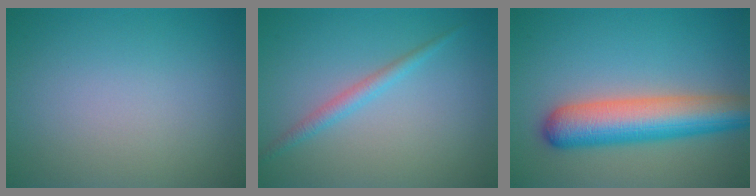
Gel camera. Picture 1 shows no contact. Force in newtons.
{"total": 1.7, "press": 1.7, "slide": 0.1}
{"total": 7.6, "press": 7.6, "slide": 0.3}